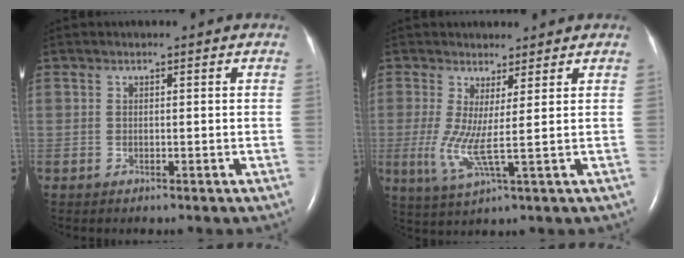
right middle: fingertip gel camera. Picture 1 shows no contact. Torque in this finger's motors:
{"motor_torque": [0.42, -0.26, 0.62, 0.19]}